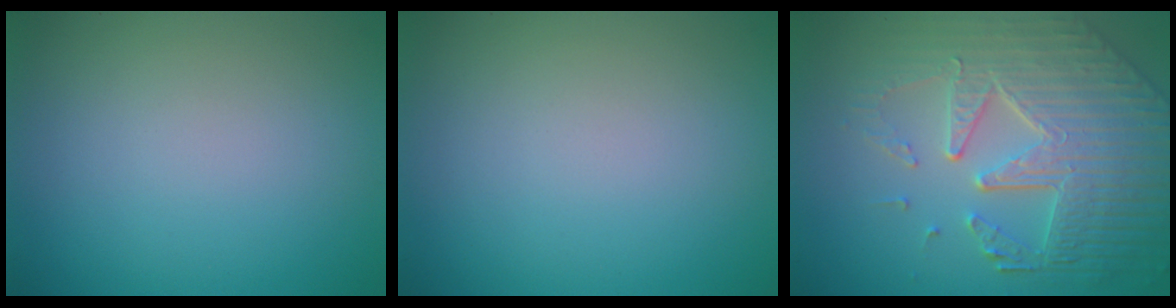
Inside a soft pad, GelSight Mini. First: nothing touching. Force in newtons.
{"total": 0.0}
{"total": 8.5, "press": 5.9, "slide": 6.1}